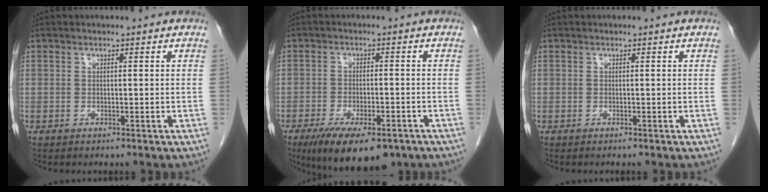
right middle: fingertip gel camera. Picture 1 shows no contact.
{"total": 12.1, "force": [-8.3, 4.3, 7.7], "torque": [-0.122, -0.012, -0.125]}
{"total": 0.0}